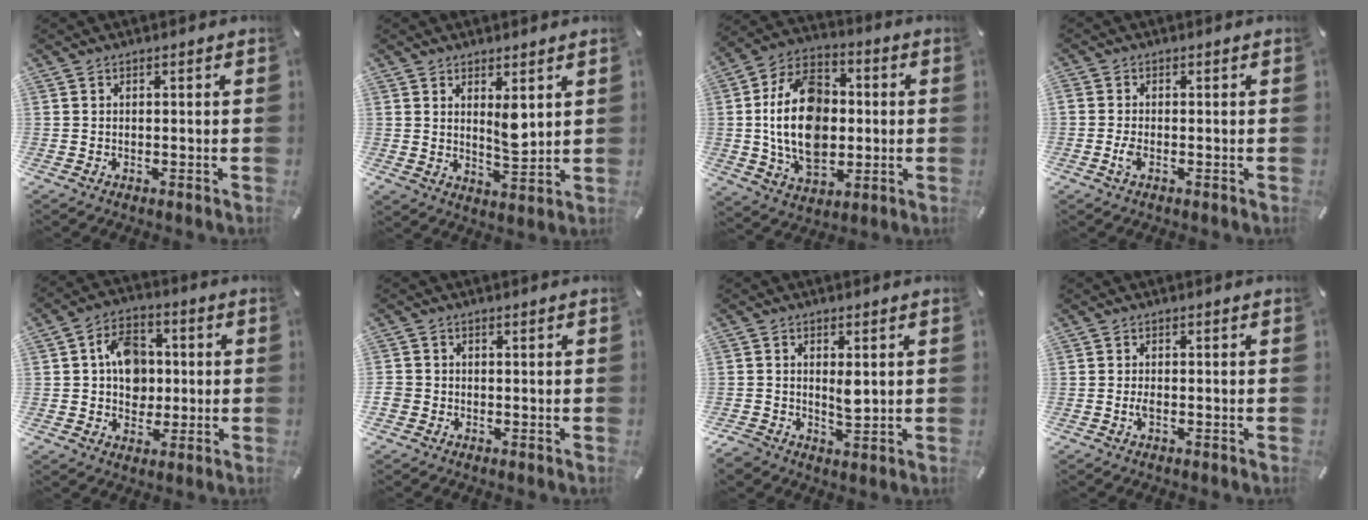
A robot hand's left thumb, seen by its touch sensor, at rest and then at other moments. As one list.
[{"total": 6.3, "force": [2.9, 3.1, 4.7], "torque": [-0.069, -0.020, 0.046]}, {"total": 19.7, "force": [-0.3, 13.9, 13.9], "torque": [-0.281, 0.009, -0.008]}, {"total": 2.2, "force": [-0.8, 1.1, 1.8], "torque": [-0.046, -0.005, -0.016]}, {"total": 10.1, "force": [0.6, 8.4, 5.6], "torque": [-0.089, 0.014, 0.014]}, {"total": 2.4, "force": [-0.6, 2.2, 0.4], "torque": [-0.004, 0.005, -0.012]}, {"total": 4.7, "force": [0.5, 3.4, 3.2], "torque": [-0.055, -0.004, 0.005]}, {"total": 1.6, "force": [-0.6, 0.6, 1.3], "torque": [-0.024, 0.001, -0.012]}]